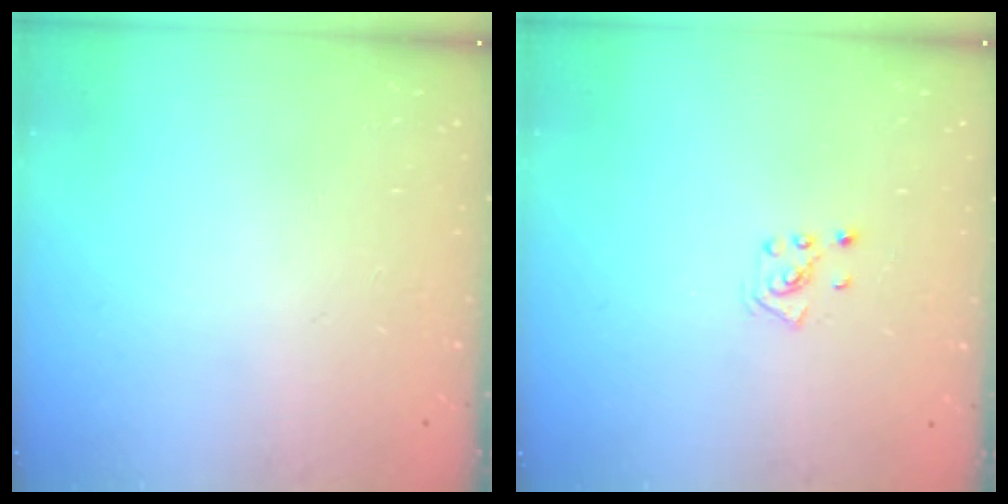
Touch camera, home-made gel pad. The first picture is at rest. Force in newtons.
{"total": 2.2, "press": 2.2, "slide": 0.3}